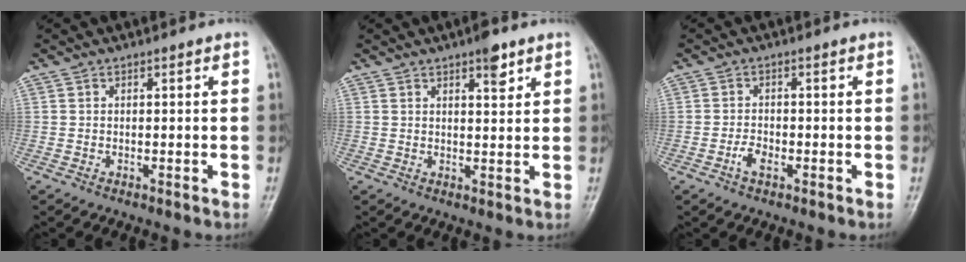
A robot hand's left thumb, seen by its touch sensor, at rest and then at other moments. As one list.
[{"total": 4.0, "force": [2.5, 1.3, 2.8], "torque": [-0.030, -0.013, 0.035]}, {"total": 2.5, "force": [-1.2, 1.4, 1.7], "torque": [-0.034, 0.007, -0.025]}]